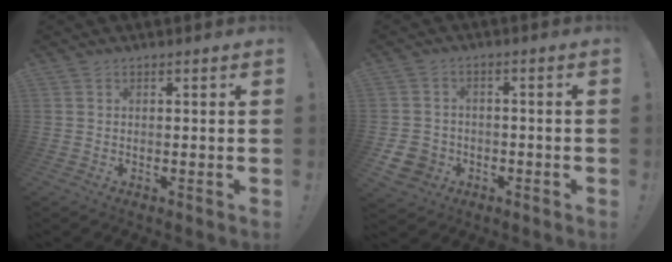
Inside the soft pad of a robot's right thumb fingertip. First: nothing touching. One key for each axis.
{"total": 7.7, "fx": -3.3, "fy": 6.4, "fz": 2.7, "tx": -0.047, "ty": 0.022, "tz": -0.059}